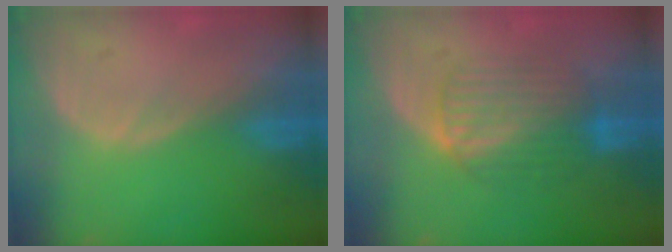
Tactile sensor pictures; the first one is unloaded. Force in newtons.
{"total": 6.7, "press": 6.7, "slide": 0.3}